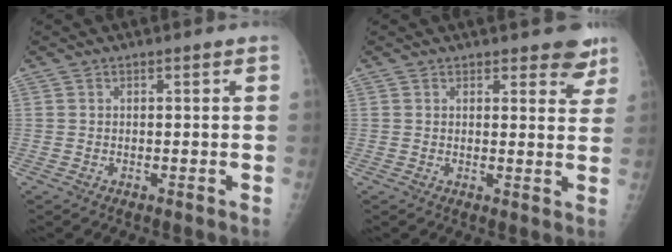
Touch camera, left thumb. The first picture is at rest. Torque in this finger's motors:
{"motor_torque": [3.25, 1.77, 0.60, 0.00, 0.01]}